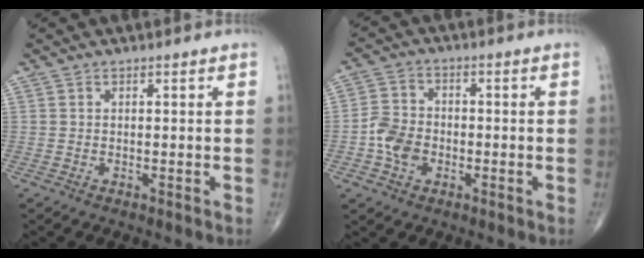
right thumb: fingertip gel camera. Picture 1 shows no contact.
{"total": 6.7, "force": [-2.0, 5.2, 3.8], "torque": [-0.059, 0.017, -0.043]}